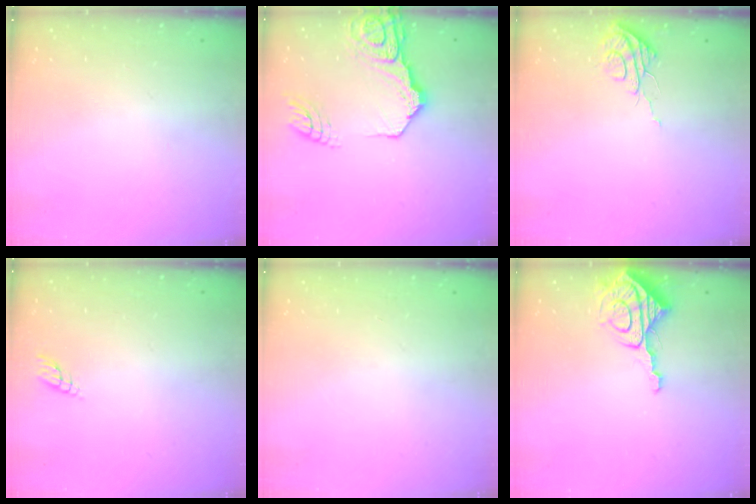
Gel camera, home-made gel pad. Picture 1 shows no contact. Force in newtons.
{"total": 16.7, "press": 16.6, "slide": 2.0}
{"total": 6.5, "press": 6.5, "slide": 0.4}
{"total": 2.8, "press": 2.8, "slide": 0.3}
{"total": 0.0}
{"total": 10.3, "press": 10.2, "slide": 1.1}